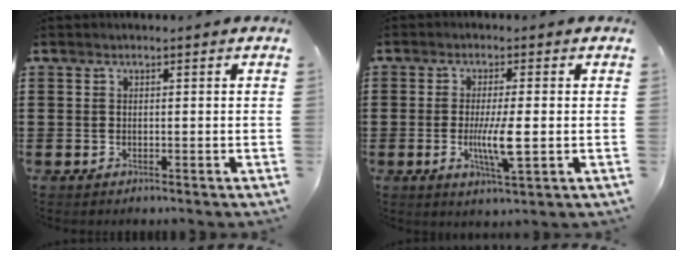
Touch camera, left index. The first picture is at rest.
{"total": 6.1, "force": [-0.8, 1.0, 6.0], "torque": [-0.116, -0.010, -0.018]}